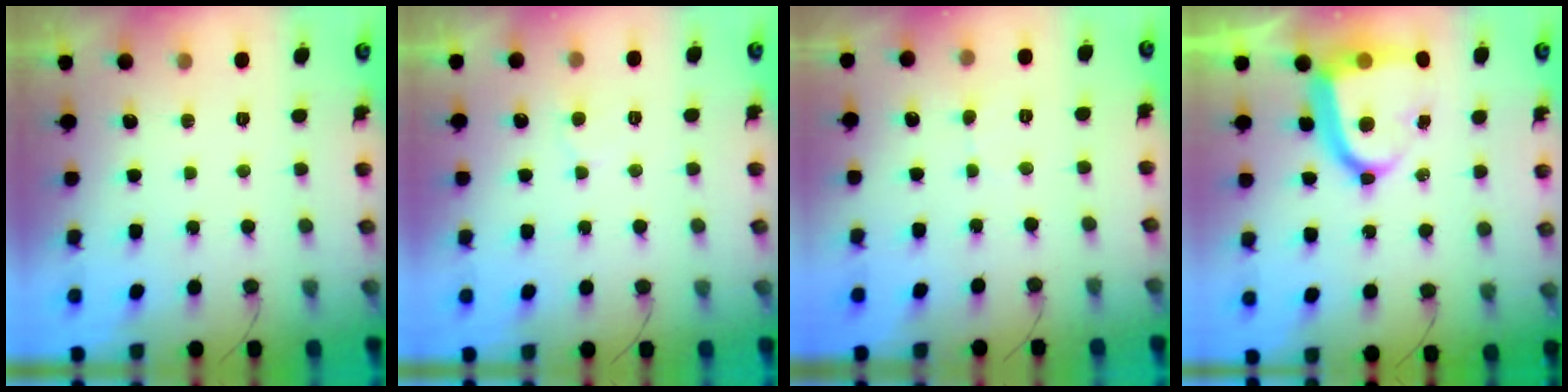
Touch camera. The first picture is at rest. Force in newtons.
{"total": 5.5, "press": 5.5, "slide": 0.4}
{"total": 2.2, "press": 2.2, "slide": 0.2}
{"total": 16.0, "press": 15.9, "slide": 1.9}